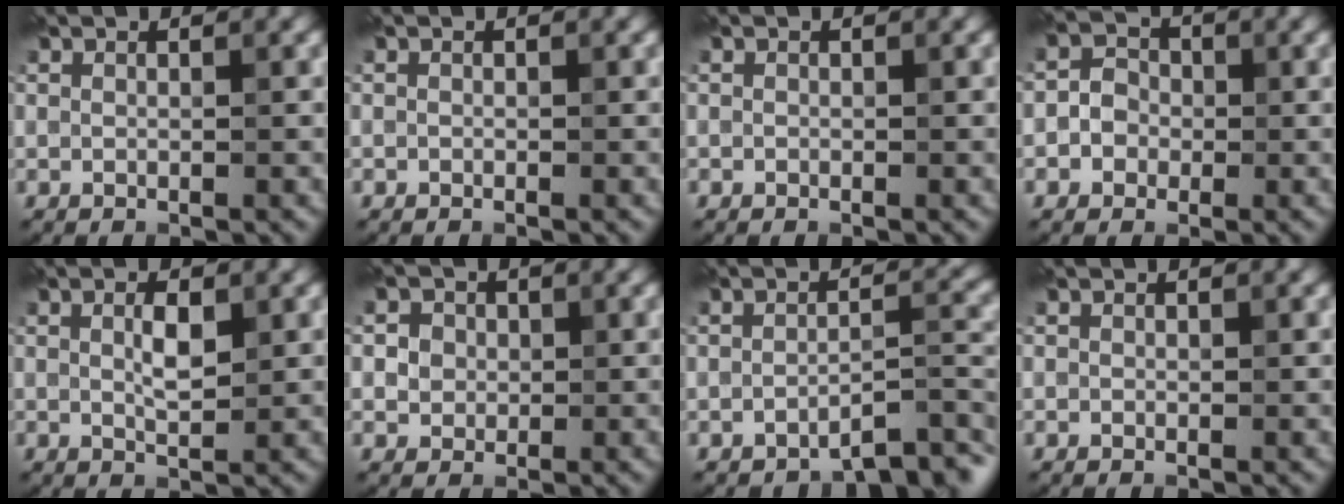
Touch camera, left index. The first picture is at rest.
{"total": 0.0}
{"total": 0.0}
{"total": 2.2, "force": [-0.6, 2.0, 0.8], "torque": [-0.002, 0.004, -0.019]}
{"total": 2.3, "force": [0.5, 0.9, 2.1], "torque": [-0.042, 0.000, 0.010]}
{"total": 3.1, "force": [0.8, 2.8, 1.2], "torque": [-0.009, 0.008, 0.004]}
{"total": 4.0, "force": [-3.3, 0.9, 2.1], "torque": [-0.026, 0.004, -0.054]}
{"total": 0.0}